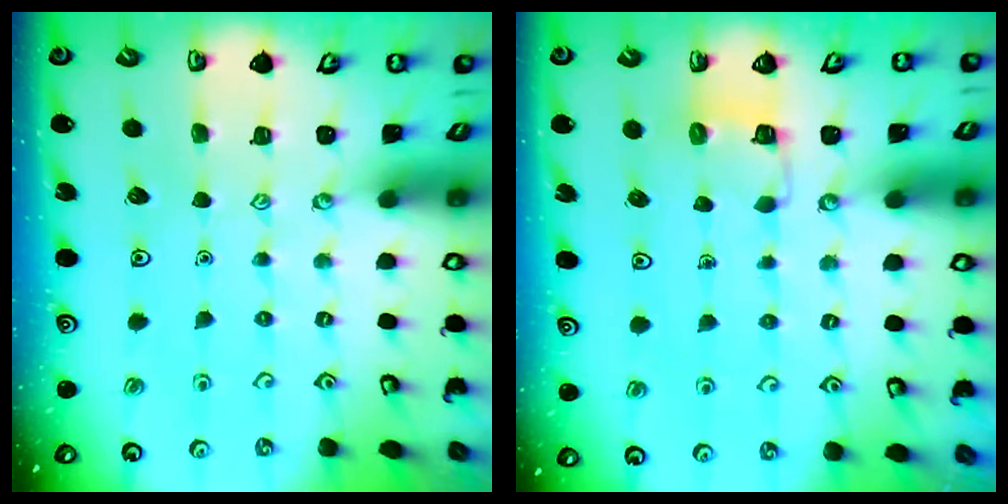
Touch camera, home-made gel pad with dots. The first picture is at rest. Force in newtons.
{"total": 2.8, "press": 2.8, "slide": 0.2}